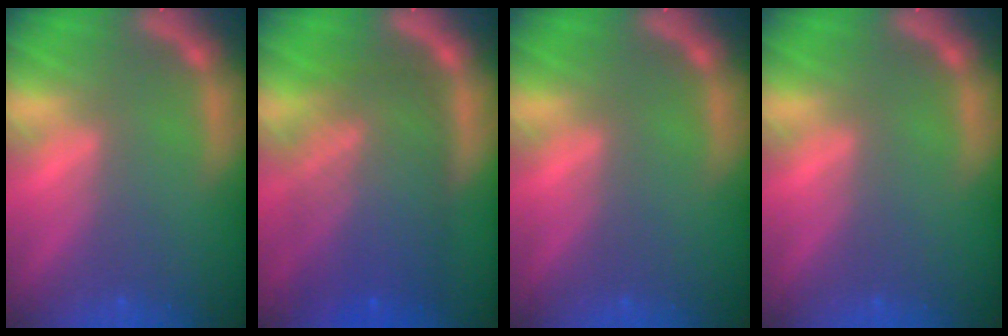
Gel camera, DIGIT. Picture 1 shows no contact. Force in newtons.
{"total": 10.1}
{"total": 0.0}
{"total": 0.0}